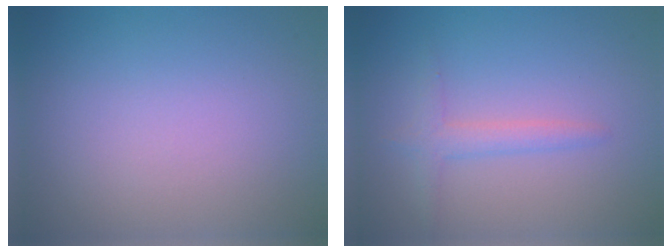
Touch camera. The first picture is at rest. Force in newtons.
{"total": 1.7, "press": 1.7, "slide": 0.1}